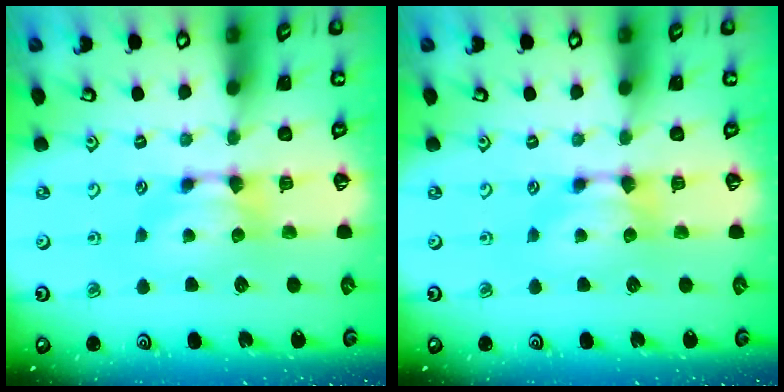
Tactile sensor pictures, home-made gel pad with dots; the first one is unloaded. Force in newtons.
{"total": 0.0}